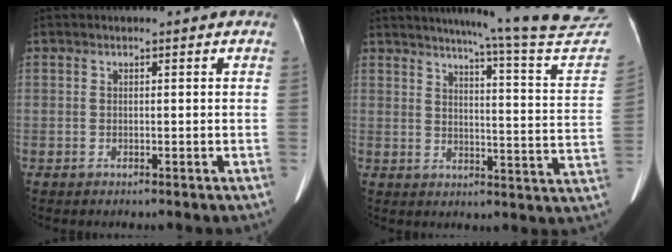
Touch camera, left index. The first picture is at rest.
{"total": 25.0, "force": [23.1, -1.4, 9.5], "torque": [-0.132, -0.117, 0.266]}